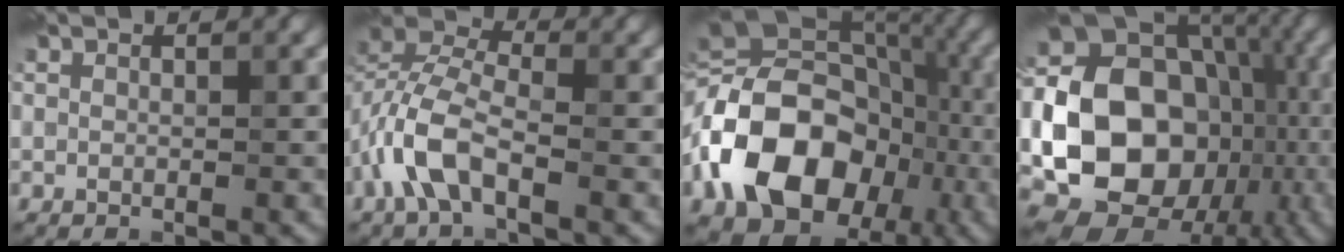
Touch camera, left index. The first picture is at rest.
{"total": 5.8, "force": [-2.9, 2.4, 4.5], "torque": [-0.103, 0.012, -0.065]}
{"total": 16.4, "force": [-4.9, 11.7, 10.4], "torque": [-0.212, 0.013, -0.100]}
{"total": 20.8, "force": [-2.9, 17.4, 11.0], "torque": [-0.181, 0.001, -0.076]}